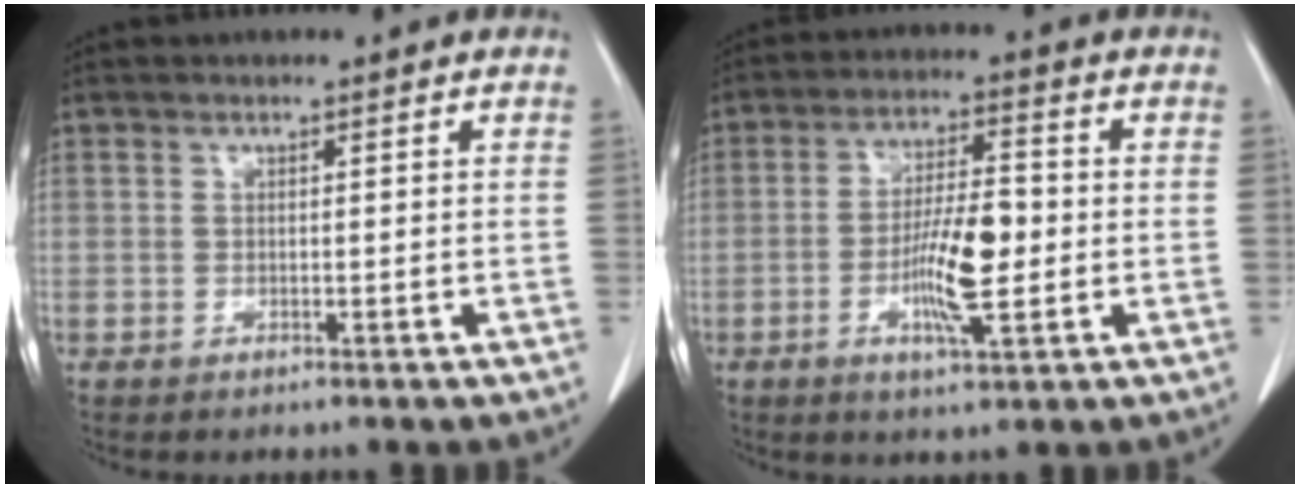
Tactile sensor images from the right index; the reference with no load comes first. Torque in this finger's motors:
{"motor_torque": [0.67, 0.35, 0.18, 0.13]}